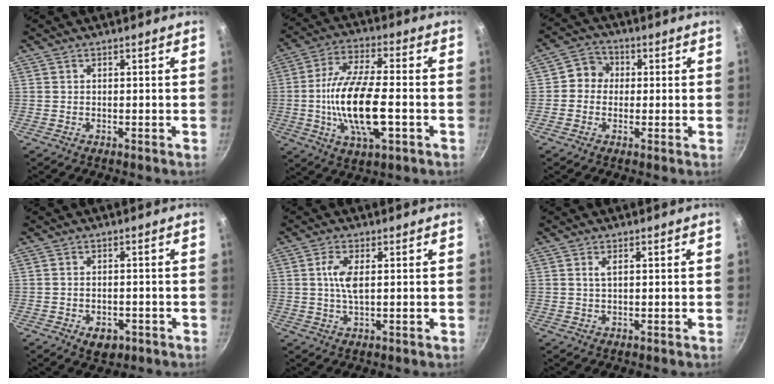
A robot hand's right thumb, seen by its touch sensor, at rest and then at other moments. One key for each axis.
{"total": 17.0, "fx": -3.2, "fy": 6.4, "fz": 15.4, "tx": -0.287, "ty": 0.017, "tz": -0.068}
{"total": 5.5, "fx": 0.3, "fy": 5.1, "fz": 2.0, "tx": 0.002, "ty": 0.011, "tz": -0.011}
{"total": 4.3, "fx": -1.6, "fy": 2.8, "fz": 2.9, "tx": -0.037, "ty": 0.003, "tz": -0.014}
{"total": 4.9, "fx": 0.8, "fy": 1.8, "fz": 4.5, "tx": -0.100, "ty": 0.003, "tz": 0.015}
{"total": 2.0, "fx": 0.6, "fy": 0.9, "fz": 1.6, "tx": -0.028, "ty": 0.002, "tz": 0.013}